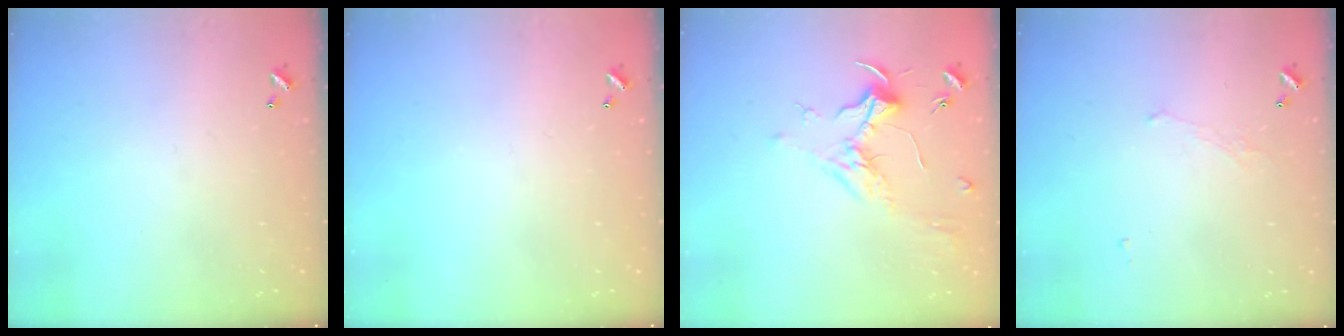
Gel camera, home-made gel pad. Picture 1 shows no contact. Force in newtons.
{"total": 0.0}
{"total": 1.8, "press": 1.7, "slide": 0.7}
{"total": 1.1, "press": 0.8, "slide": 0.7}